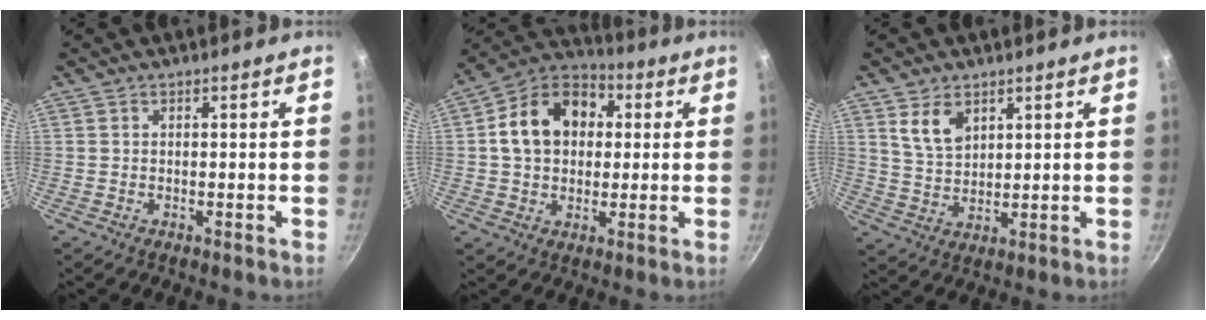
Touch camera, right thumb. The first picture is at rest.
{"total": 14.9, "force": [2.3, 11.4, 9.3], "torque": [-0.131, 0.031, 0.022]}
{"total": 6.5, "force": [3.4, 4.0, 3.8], "torque": [-0.056, -0.020, 0.071]}